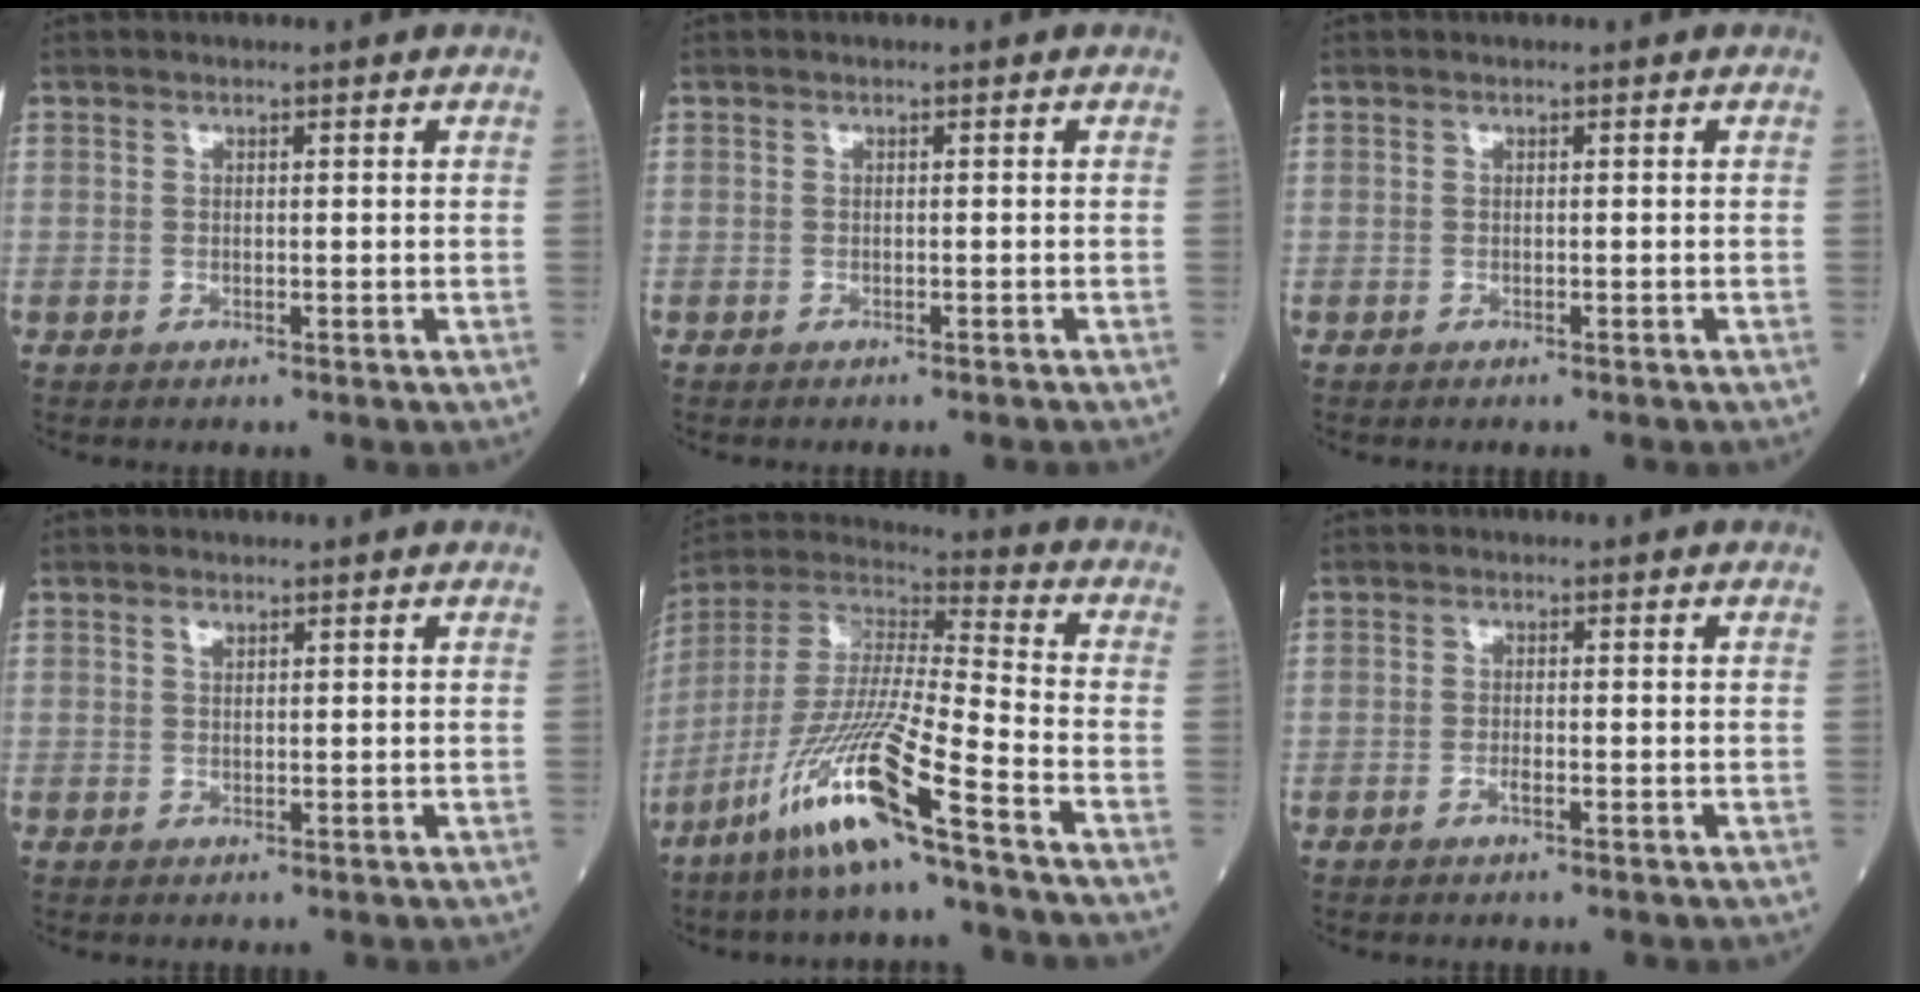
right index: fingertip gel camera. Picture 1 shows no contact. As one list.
[{"total": 1.8, "force": [-1.7, -0.3, 0.6], "torque": [-0.007, 0.001, -0.022]}, {"total": 0.7, "force": [-0.6, -0.1, 0.2], "torque": [0.001, 0.001, -0.011]}, {"total": 1.0, "force": [0.7, 0.5, 0.5], "torque": [-0.010, -0.001, 0.011]}, {"total": 16.0, "force": [-9.3, -0.3, 13.0], "torque": [-0.277, -0.025, -0.184]}, {"total": 1.2, "force": [-0.6, 0.2, 1.0], "torque": [-0.023, 0.000, -0.012]}]